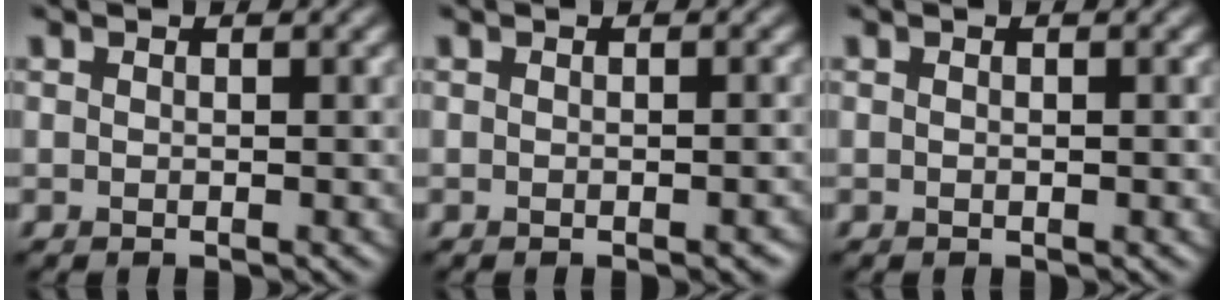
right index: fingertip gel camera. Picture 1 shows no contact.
{"total": 1.2, "force": [-0.5, 0.3, 1.1], "torque": [-0.012, -0.002, -0.007]}
{"total": 0.0}